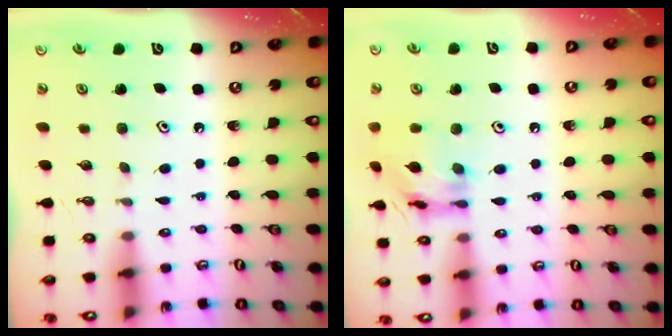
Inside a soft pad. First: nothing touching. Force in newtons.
{"total": 14.0, "press": 13.9, "slide": 1.3}